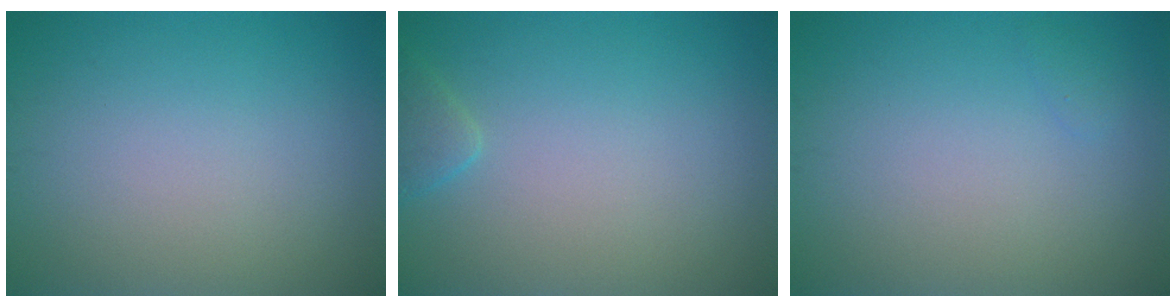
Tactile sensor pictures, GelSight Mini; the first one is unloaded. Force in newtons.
{"total": 1.4, "press": 1.4, "slide": 0.2}
{"total": 0.5, "press": 0.5, "slide": 0.0}